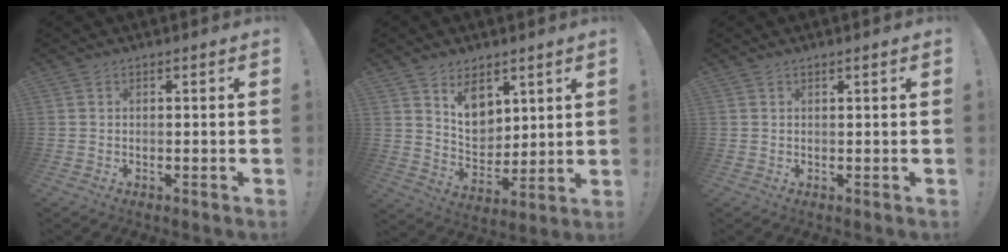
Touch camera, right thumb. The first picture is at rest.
{"total": 10.2, "force": [6.0, 7.2, 4.0], "torque": [-0.060, -0.040, 0.120]}
{"total": 1.0, "force": [0.7, -0.1, 0.8], "torque": [-0.015, 0.001, 0.011]}